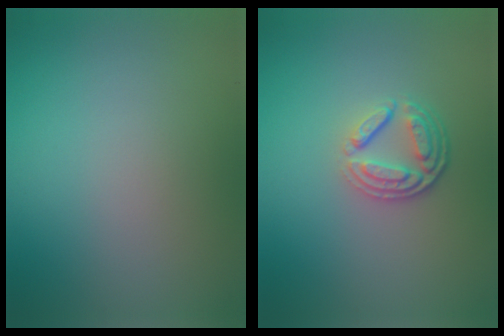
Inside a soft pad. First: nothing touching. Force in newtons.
{"total": 3.8, "press": 2.8, "slide": 2.6}